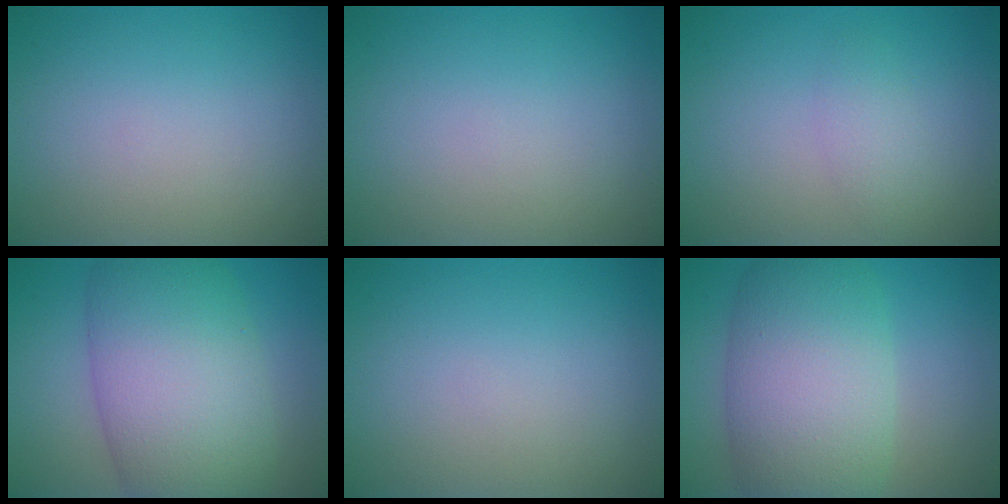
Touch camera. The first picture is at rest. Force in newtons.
{"total": 0.0}
{"total": 1.7, "press": 1.7, "slide": 0.1}
{"total": 11.7, "press": 11.7, "slide": 0.3}
{"total": 0.0}
{"total": 10.3, "press": 10.3, "slide": 0.3}